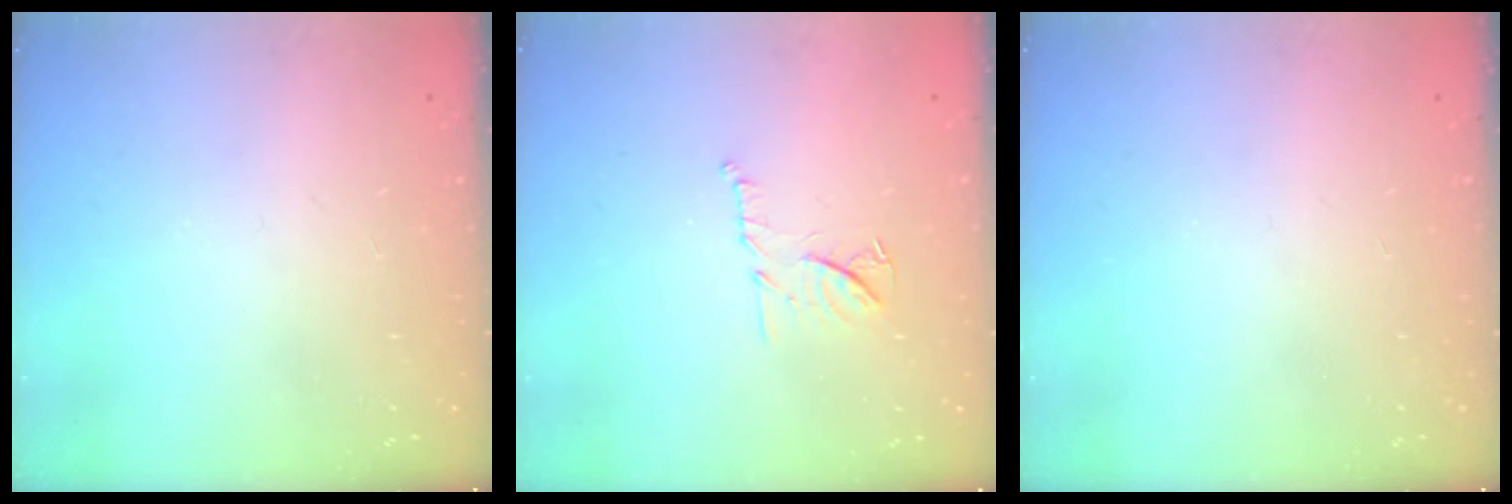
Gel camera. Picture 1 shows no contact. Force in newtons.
{"total": 9.1, "press": 9.1, "slide": 0.2}
{"total": 0.0}